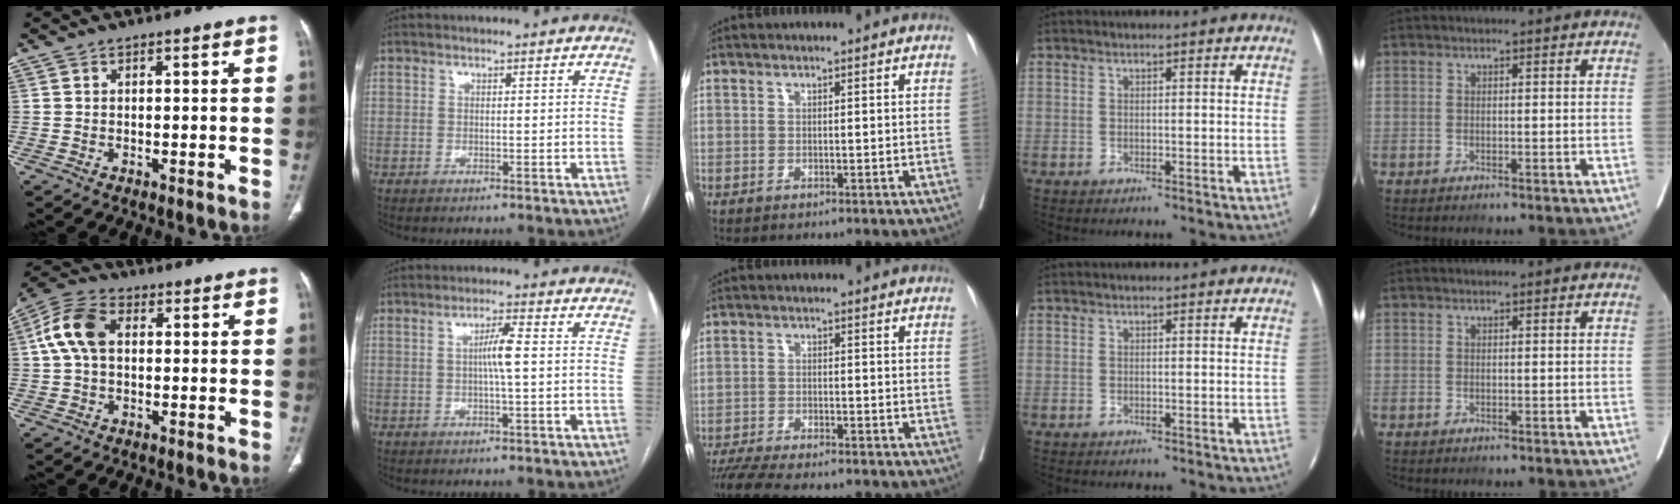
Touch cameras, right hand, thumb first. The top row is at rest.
{"thumb": {"total": 9.2, "force": [1.4, 6.0, 6.9], "torque": [-0.146, 0.027, 0.022]}, "index": {"total": 3.9, "force": [0.2, 0.1, 3.9], "torque": [-0.072, 0.002, 0.003]}, "middle": {"total": 11.6, "force": [-10.3, 1.6, 5.2], "torque": [-0.071, -0.011, -0.155]}}